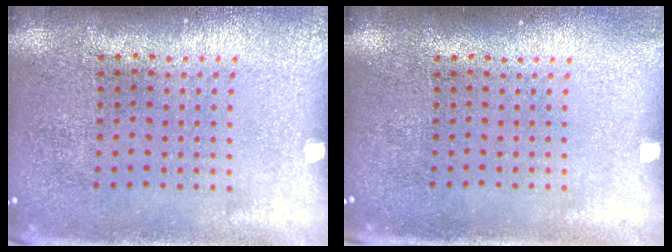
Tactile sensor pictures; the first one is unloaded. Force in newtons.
{"total": 0.7, "press": 0.7, "slide": 0.1}